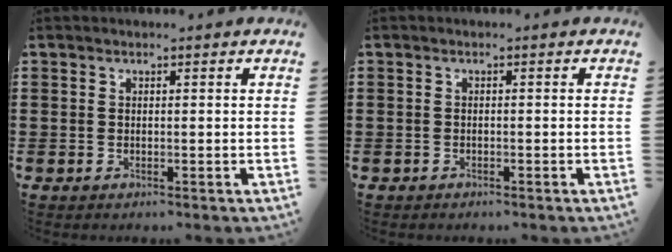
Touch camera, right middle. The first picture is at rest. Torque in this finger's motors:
{"motor_torque": [-0.45, 0.57, -0.02, -0.01]}